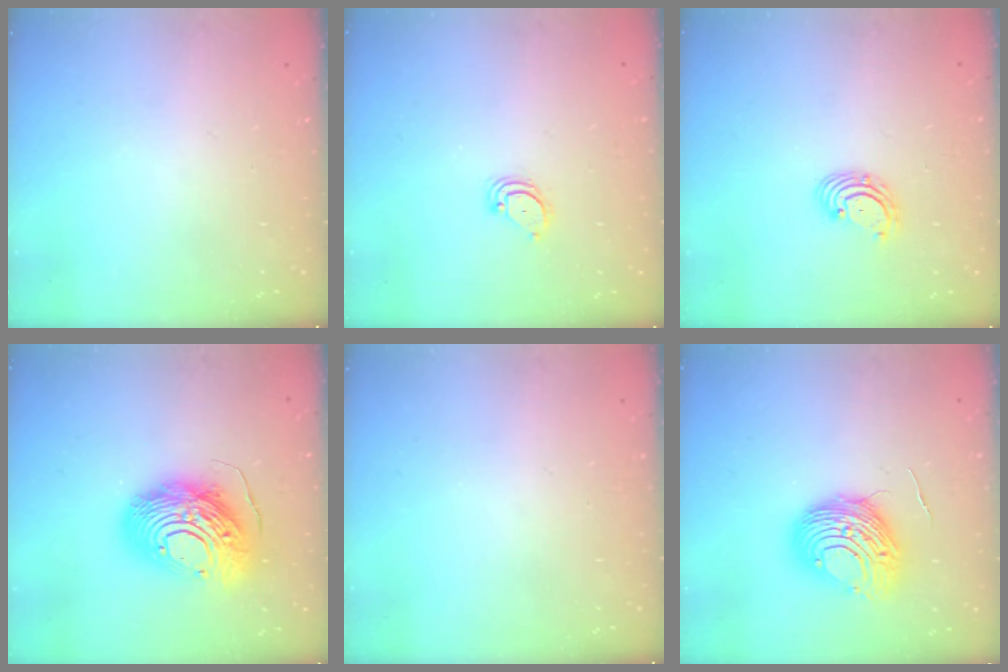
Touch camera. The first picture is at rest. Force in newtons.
{"total": 3.7, "press": 3.7, "slide": 0.3}
{"total": 2.9, "press": 2.9, "slide": 0.3}
{"total": 18.0, "press": 17.9, "slide": 1.9}
{"total": 0.0}
{"total": 11.2, "press": 11.2, "slide": 1.2}